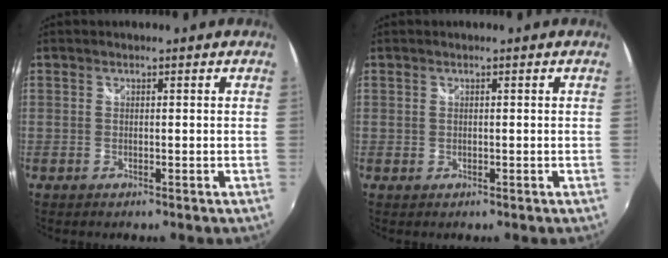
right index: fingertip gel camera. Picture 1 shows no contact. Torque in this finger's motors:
{"motor_torque": [0.10, 0.09, 0.02, 0.00]}